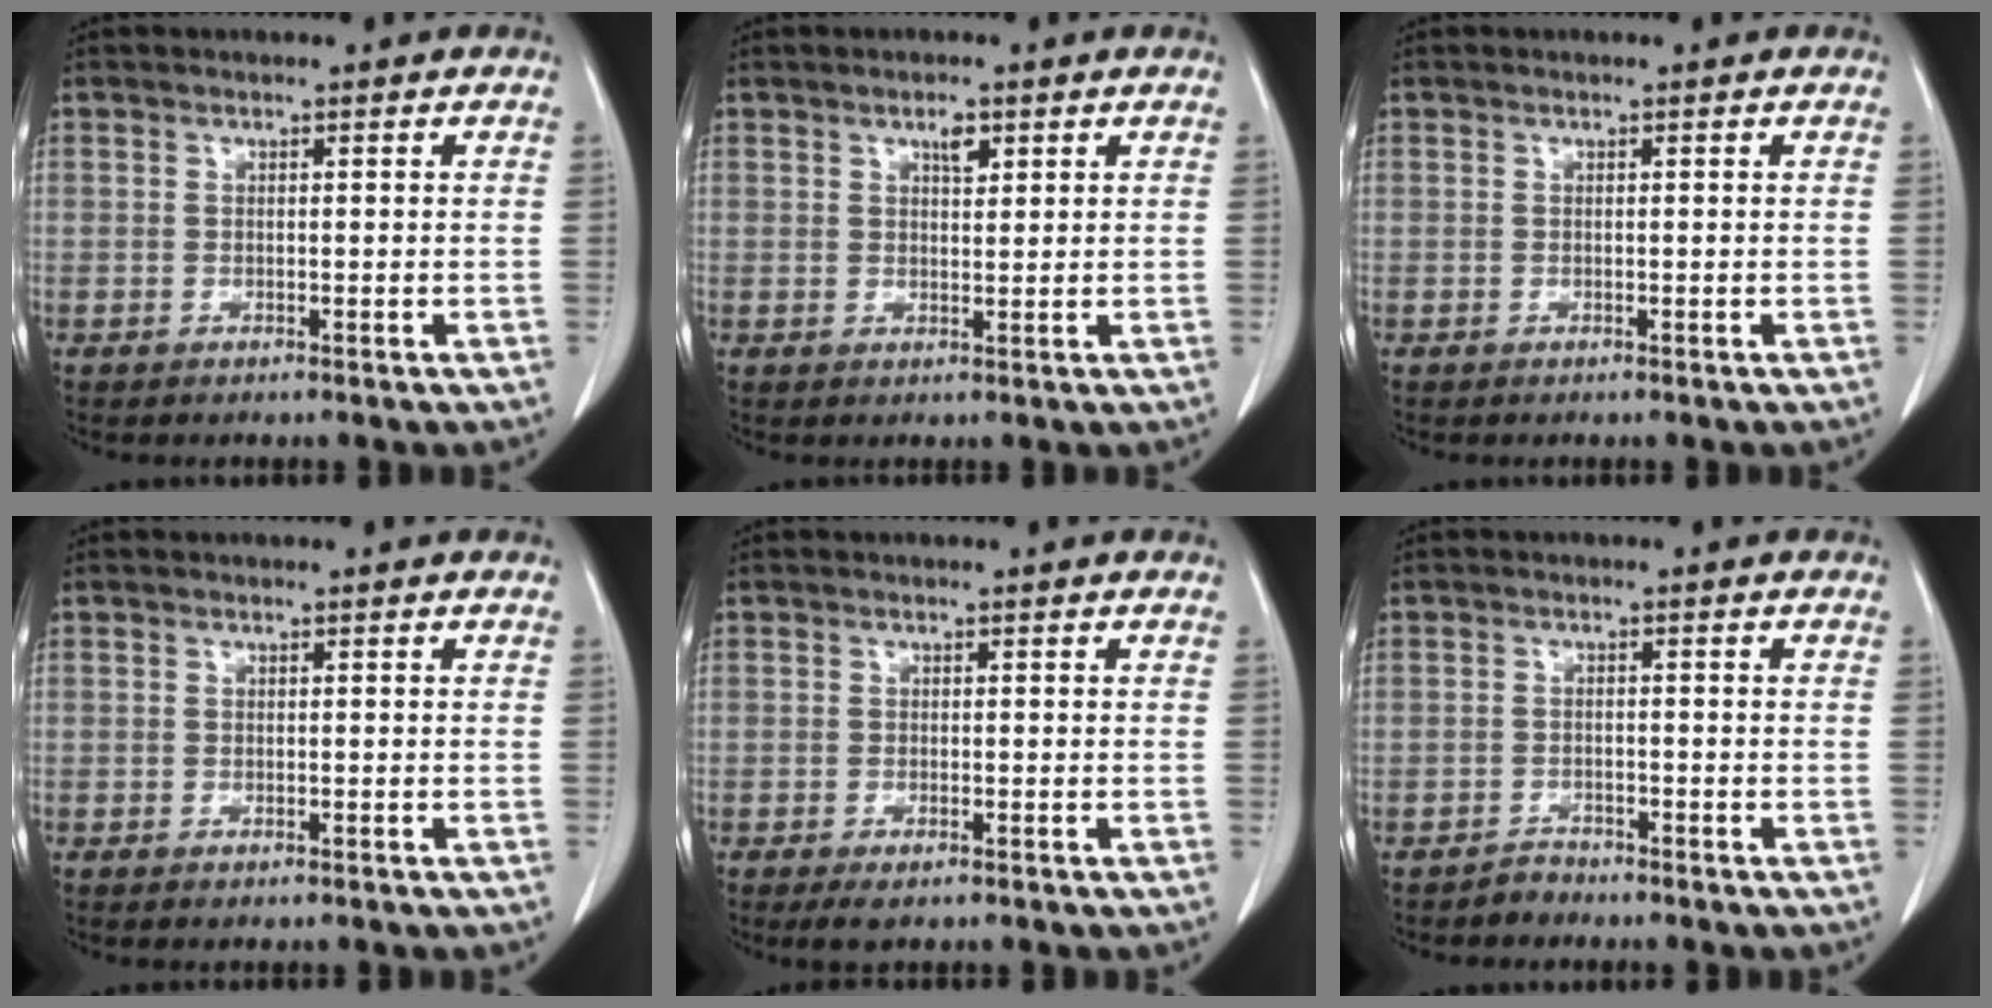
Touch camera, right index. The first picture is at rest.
{"total": 2.2, "force": [1.2, 0.9, 1.6], "torque": [-0.026, -0.002, 0.021]}
{"total": 0.0}
{"total": 0.7, "force": [-0.5, 0.2, 0.4], "torque": [-0.011, -0.002, -0.004]}
{"total": 2.4, "force": [-1.5, 0.7, 1.7], "torque": [-0.021, -0.005, -0.019]}
{"total": 0.8, "force": [-0.7, 0.3, 0.1], "torque": [0.000, 0.000, -0.013]}